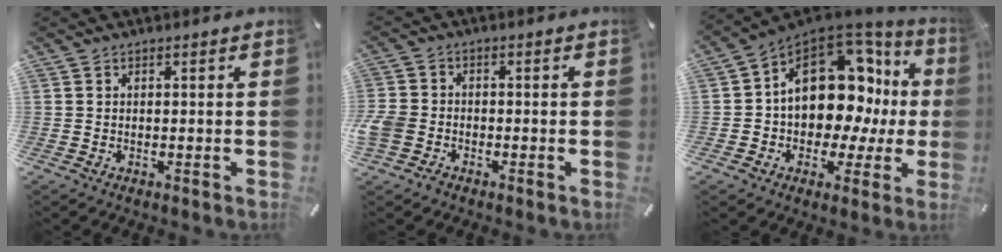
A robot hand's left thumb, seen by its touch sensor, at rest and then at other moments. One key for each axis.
{"total": 4.1, "fx": -2.2, "fy": 3.2, "fz": 1.5, "tx": -0.036, "ty": 0.010, "tz": -0.042}
{"total": 17.9, "fx": 4.9, "fy": 12.6, "fz": 11.8, "tx": -0.176, "ty": -0.041, "tz": 0.088}